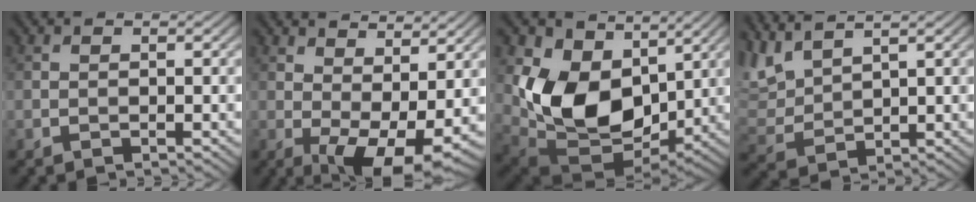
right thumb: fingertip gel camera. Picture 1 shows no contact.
{"total": 9.0, "force": [1.2, 3.9, 8.0], "torque": [-0.117, -0.007, 0.031]}
{"total": 12.8, "force": [3.1, 9.2, 8.5], "torque": [-0.189, -0.016, 0.058]}
{"total": 6.4, "force": [5.0, 1.9, 3.5], "torque": [-0.104, 0.012, 0.106]}